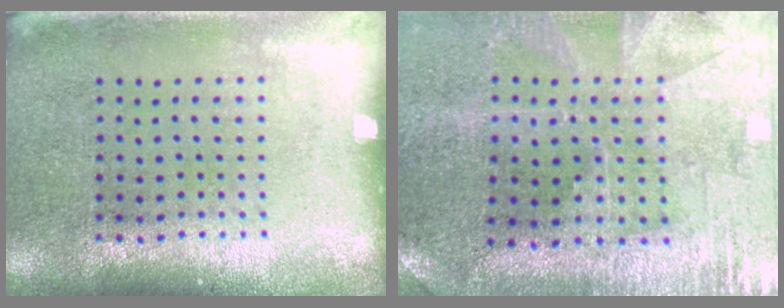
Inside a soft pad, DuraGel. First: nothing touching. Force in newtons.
{"total": 0.7, "press": 0.6, "slide": 0.3}